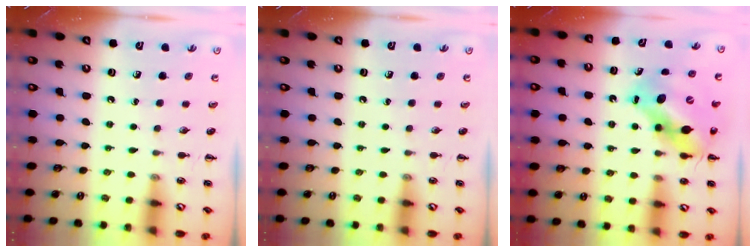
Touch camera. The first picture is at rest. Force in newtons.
{"total": 0.0}
{"total": 11.6, "press": 11.2, "slide": 3.1}